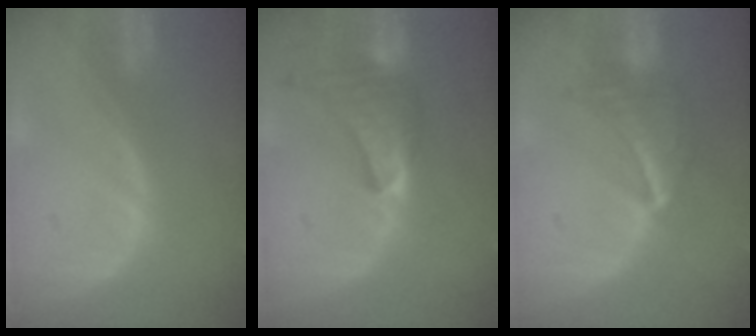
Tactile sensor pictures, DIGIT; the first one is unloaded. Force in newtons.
{"total": 9.3, "press": 8.3, "slide": 4.3}
{"total": 7.1, "press": 6.2, "slide": 3.4}